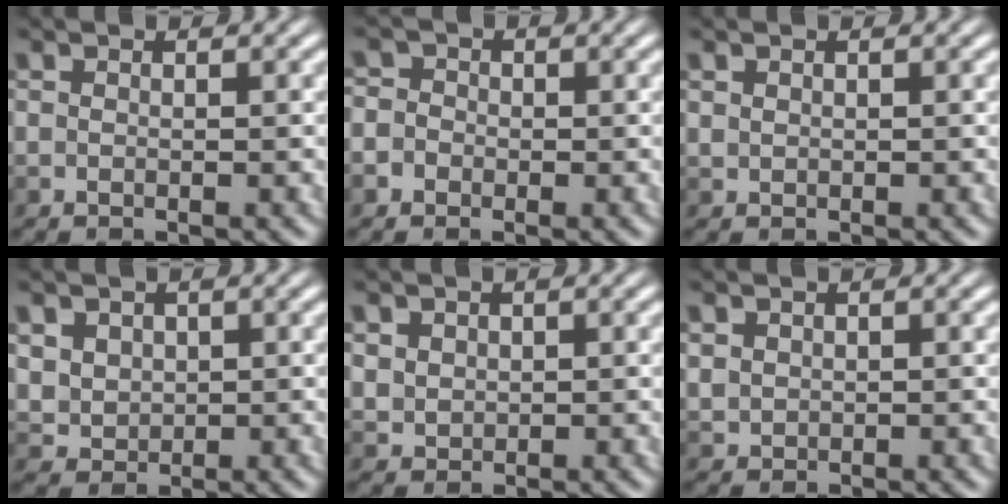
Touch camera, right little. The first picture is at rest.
{"total": 2.8, "force": [-0.4, 2.6, 1.1], "torque": [-0.020, 0.012, -0.021]}
{"total": 0.7, "force": [0.5, 0.5, 0.0], "torque": [-0.006, 0.000, 0.010]}
{"total": 2.2, "force": [0.8, 1.9, 0.6], "torque": [-0.031, -0.005, 0.025]}
{"total": 1.6, "force": [0.7, 1.4, 0.3], "torque": [-0.022, -0.003, 0.014]}
{"total": 1.5, "force": [0.8, 1.2, 0.3], "torque": [-0.022, -0.002, 0.017]}